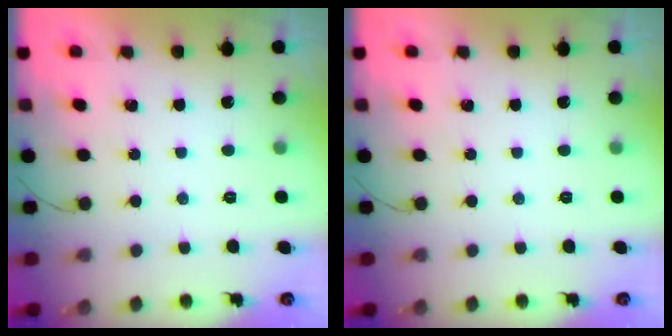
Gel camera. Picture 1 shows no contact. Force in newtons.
{"total": 0.0}